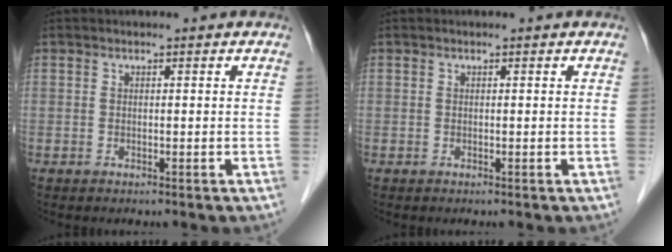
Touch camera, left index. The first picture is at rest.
{"total": 0.0}